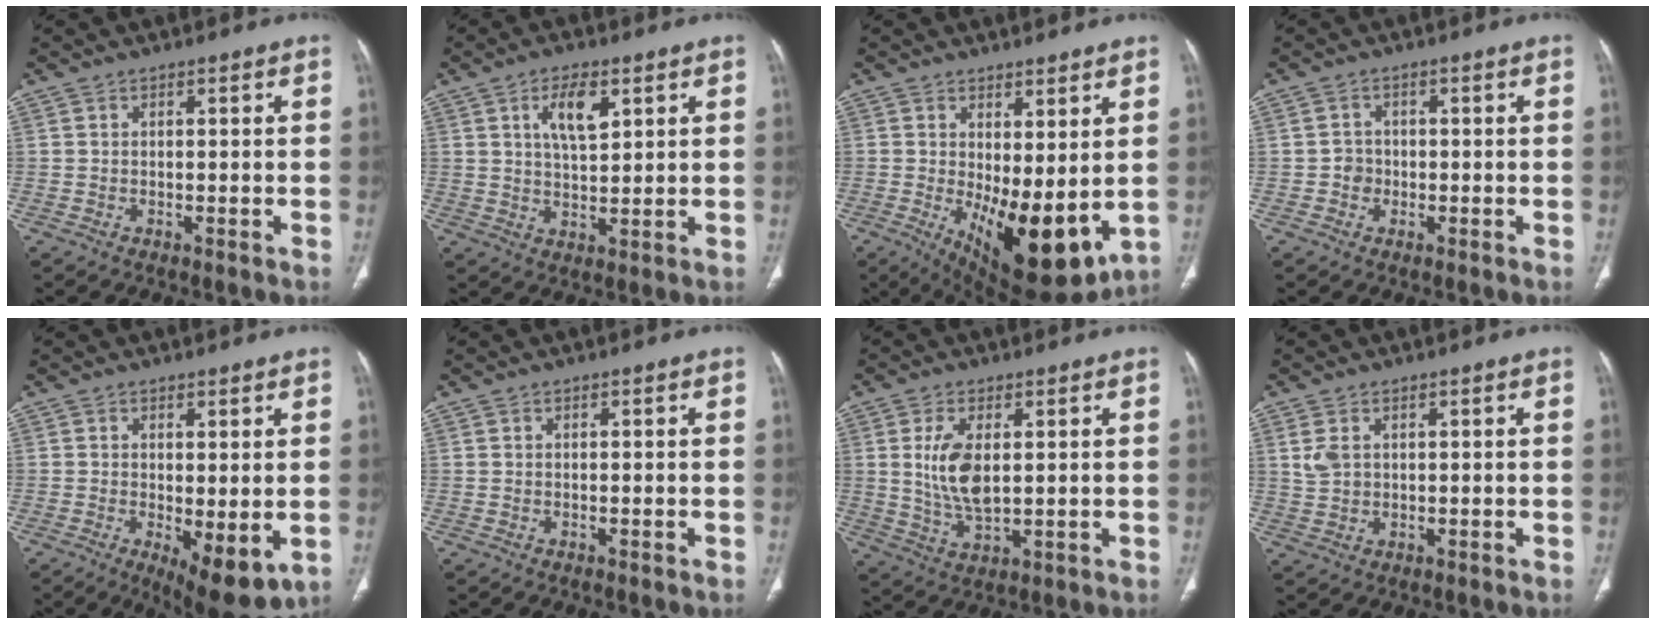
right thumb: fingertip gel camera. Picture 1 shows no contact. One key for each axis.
{"total": 7.2, "fx": 3.1, "fy": 3.2, "fz": 5.7, "tx": -0.089, "ty": -0.014, "tz": 0.056}
{"total": 15.0, "fx": -0.9, "fy": 6.4, "fz": 13.5, "tx": -0.197, "ty": -0.035, "tz": 0.009}
{"total": 2.2, "fx": -0.5, "fy": 2.1, "fz": 0.6, "tx": 0.002, "ty": 0.009, "tz": -0.012}
{"total": 8.6, "fx": -1.6, "fy": 3.3, "fz": 7.8, "tx": -0.114, "ty": -0.026, "tz": -0.016}
{"total": 0.0}
{"total": 8.6, "fx": 1.5, "fy": 4.1, "fz": 7.4, "tx": -0.148, "ty": -0.016, "tz": 0.039}
{"total": 3.4, "fx": 1.3, "fy": 2.2, "fz": 2.3, "tx": -0.052, "ty": 0.001, "tz": 0.035}